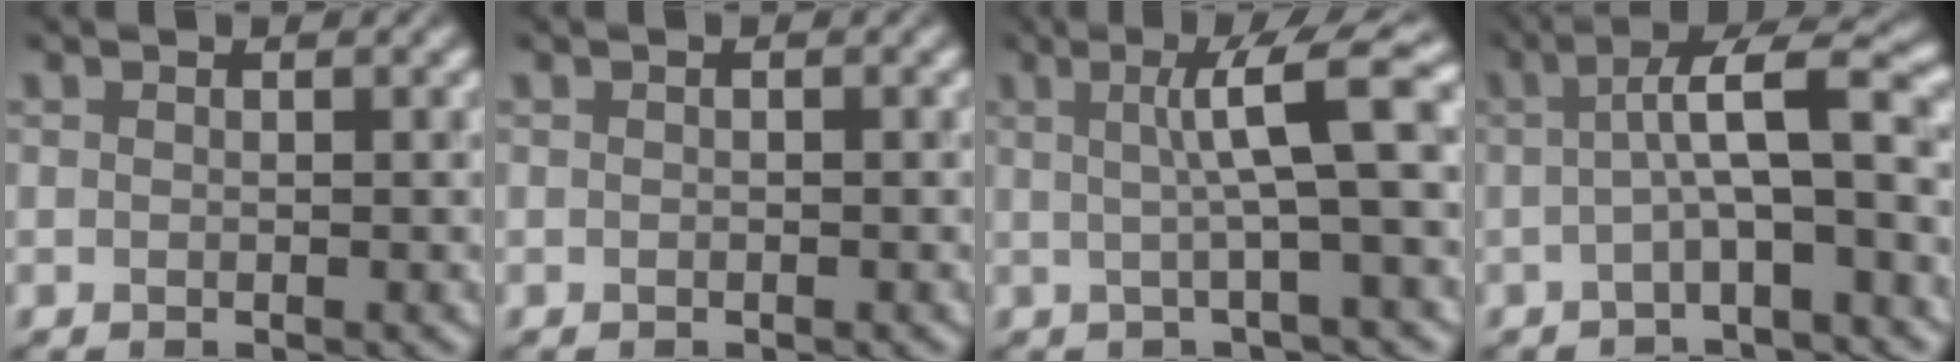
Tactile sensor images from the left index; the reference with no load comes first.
{"total": 0.0}
{"total": 6.0, "force": [1.0, 0.6, 5.9], "torque": [-0.088, 0.019, 0.014]}
{"total": 5.7, "force": [0.0, 1.2, 5.6], "torque": [-0.084, 0.028, -0.008]}